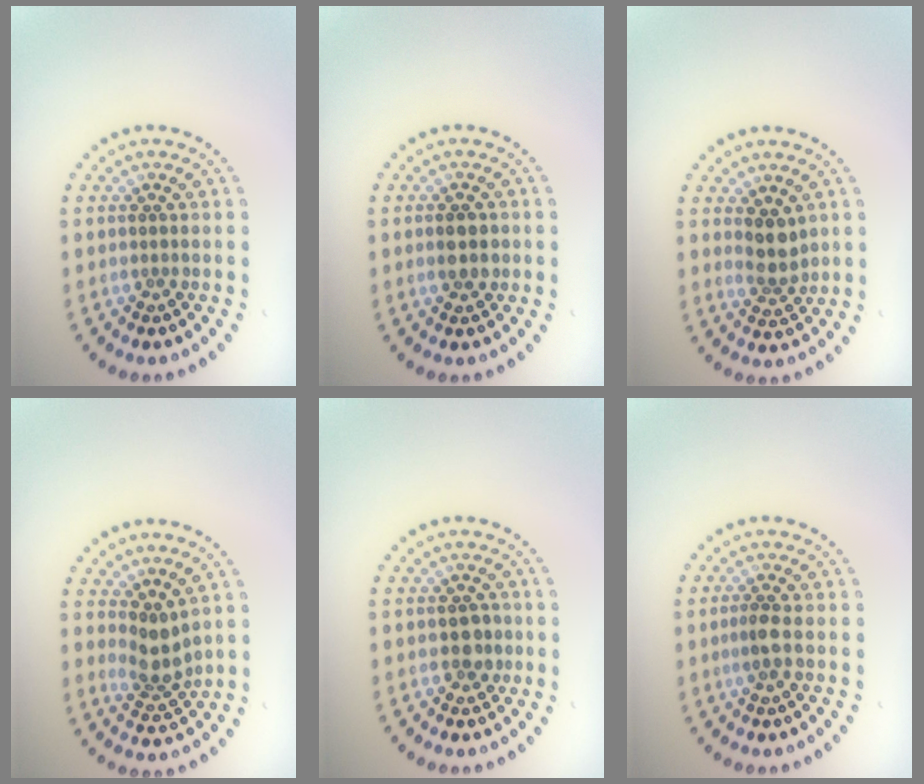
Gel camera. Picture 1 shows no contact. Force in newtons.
{"total": 2.4, "press": 2.4, "slide": 0.1}
{"total": 2.4, "press": 2.0, "slide": 1.3}
{"total": 2.5, "press": 1.9, "slide": 1.6}
{"total": 1.8, "press": 1.8, "slide": 0.3}
{"total": 1.5, "press": 1.4, "slide": 0.6}